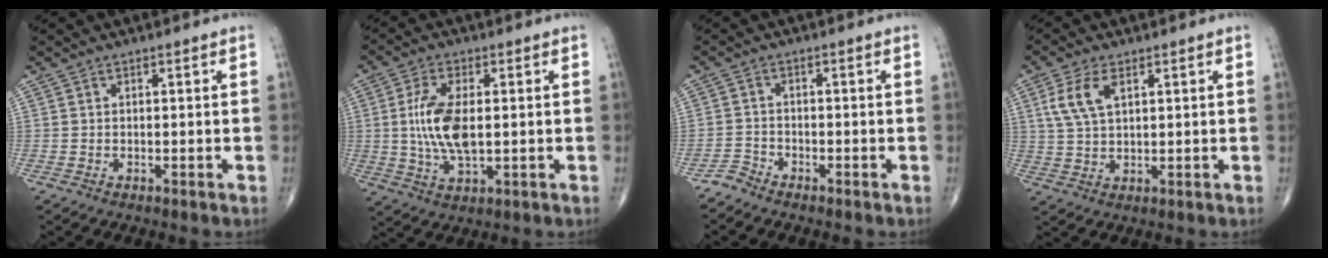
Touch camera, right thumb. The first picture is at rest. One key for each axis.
{"total": 10.5, "fx": 0.5, "fy": 4.8, "fz": 9.3, "tx": -0.192, "ty": -0.008, "tz": 0.014}
{"total": 2.3, "fx": -2.2, "fy": 0.5, "fz": -0.1, "tx": 0.003, "ty": -0.001, "tz": -0.050}
{"total": 6.7, "fx": 2.6, "fy": 3.4, "fz": 5.2, "tx": -0.114, "ty": -0.002, "tz": 0.054}